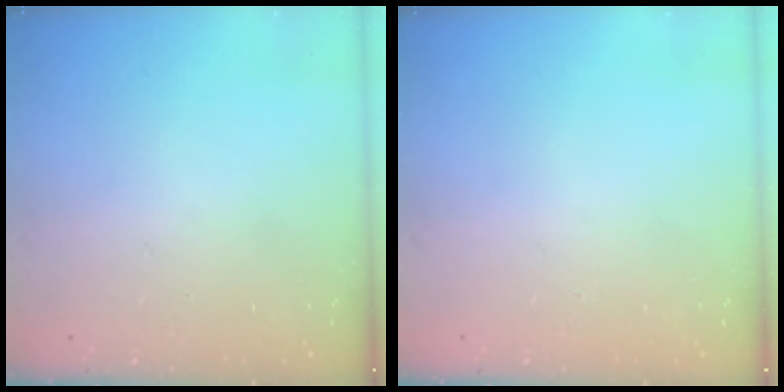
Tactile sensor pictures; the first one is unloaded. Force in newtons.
{"total": 0.0}